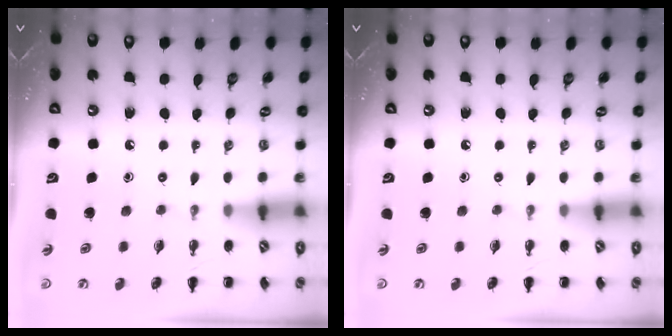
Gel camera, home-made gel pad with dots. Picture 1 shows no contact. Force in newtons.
{"total": 0.0}